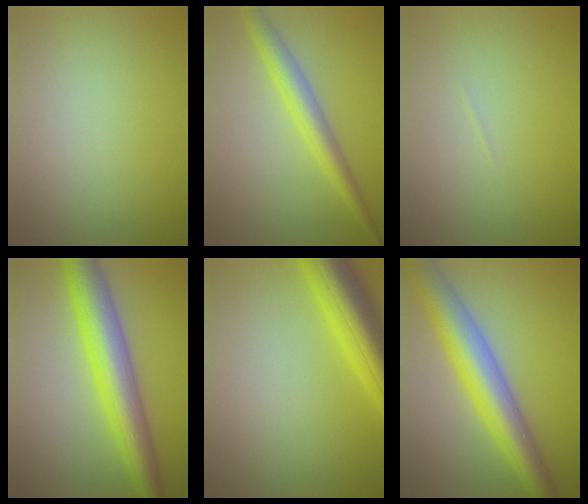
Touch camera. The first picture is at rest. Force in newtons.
{"total": 3.4, "press": 3.4, "slide": 0.1}
{"total": 0.0}
{"total": 7.4, "press": 7.4, "slide": 0.0}
{"total": 7.0, "press": 7.0, "slide": 0.4}
{"total": 7.8, "press": 7.8, "slide": 0.1}